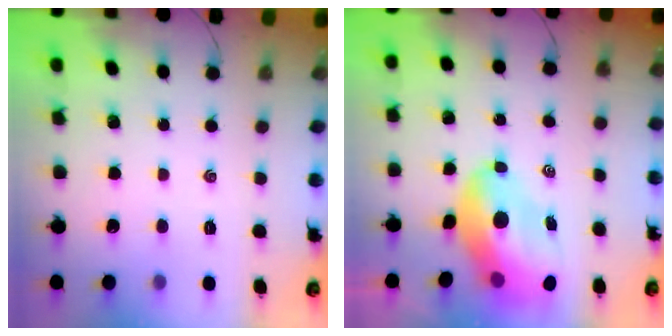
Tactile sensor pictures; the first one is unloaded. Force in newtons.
{"total": 11.0, "press": 10.5, "slide": 3.3}